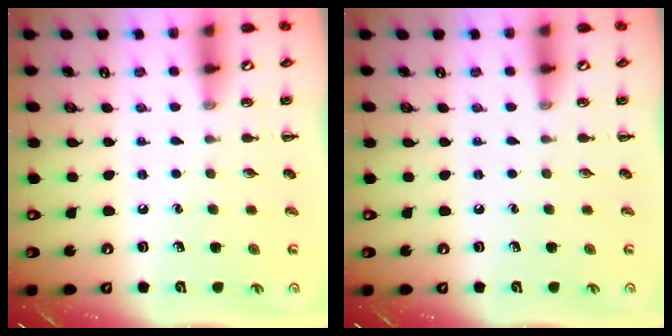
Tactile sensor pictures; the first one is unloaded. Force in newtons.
{"total": 0.0}